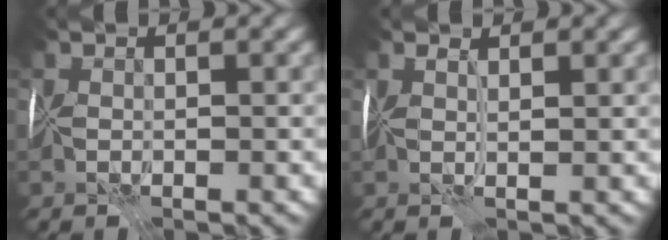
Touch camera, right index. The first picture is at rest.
{"total": 1.6, "force": [1.0, -1.1, -0.4], "torque": [0.010, 0.001, 0.024]}